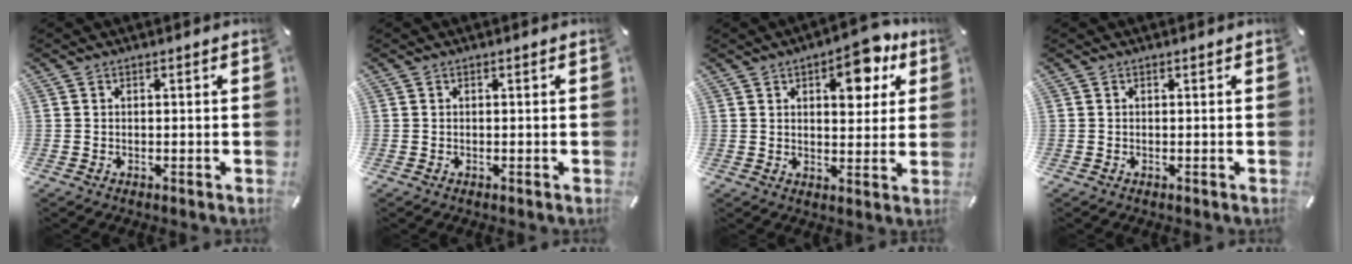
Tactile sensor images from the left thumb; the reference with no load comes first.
{"total": 0.0}
{"total": 11.2, "force": [5.2, 6.1, 7.9], "torque": [-0.085, -0.023, 0.082]}
{"total": 0.0}